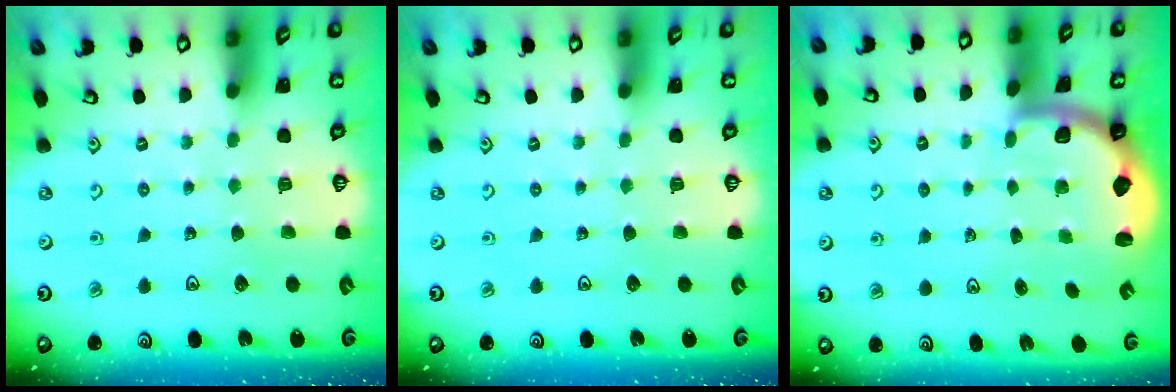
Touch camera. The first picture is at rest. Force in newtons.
{"total": 0.0}
{"total": 1.9, "press": 1.8, "slide": 0.5}